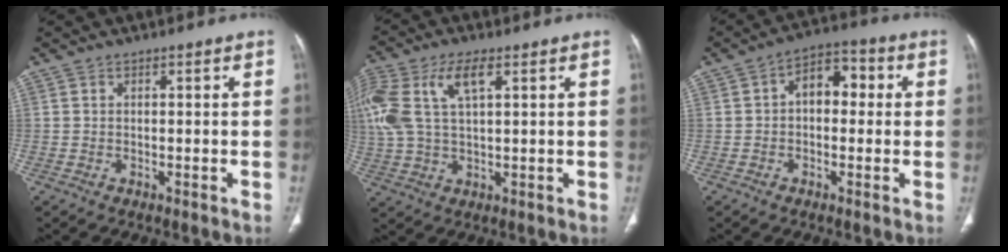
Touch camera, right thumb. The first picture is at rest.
{"total": 15.8, "force": [5.1, 7.7, 12.8], "torque": [-0.320, 0.020, 0.101]}
{"total": 7.8, "force": [0.8, 5.0, 5.9], "torque": [-0.060, 0.029, 0.002]}